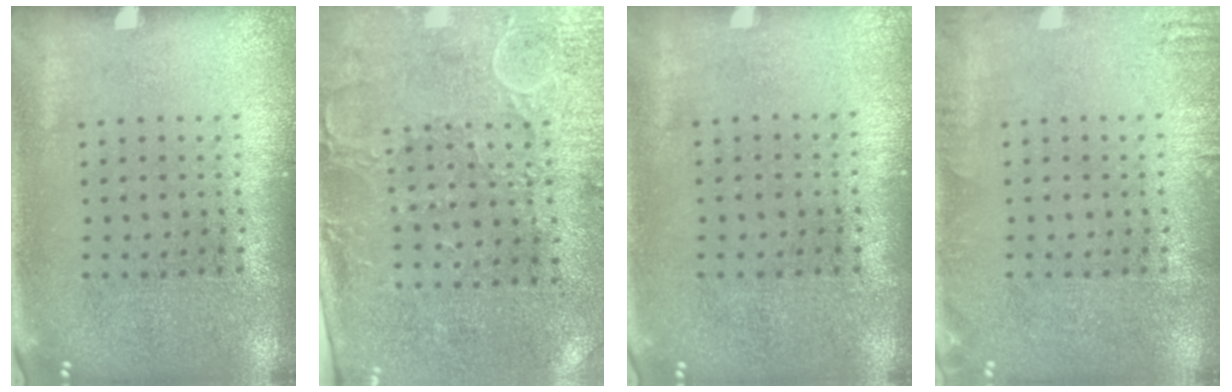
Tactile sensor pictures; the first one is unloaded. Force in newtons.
{"total": 2.9, "press": 2.4, "slide": 1.7}
{"total": 0.0}
{"total": 1.4, "press": 1.3, "slide": 0.2}